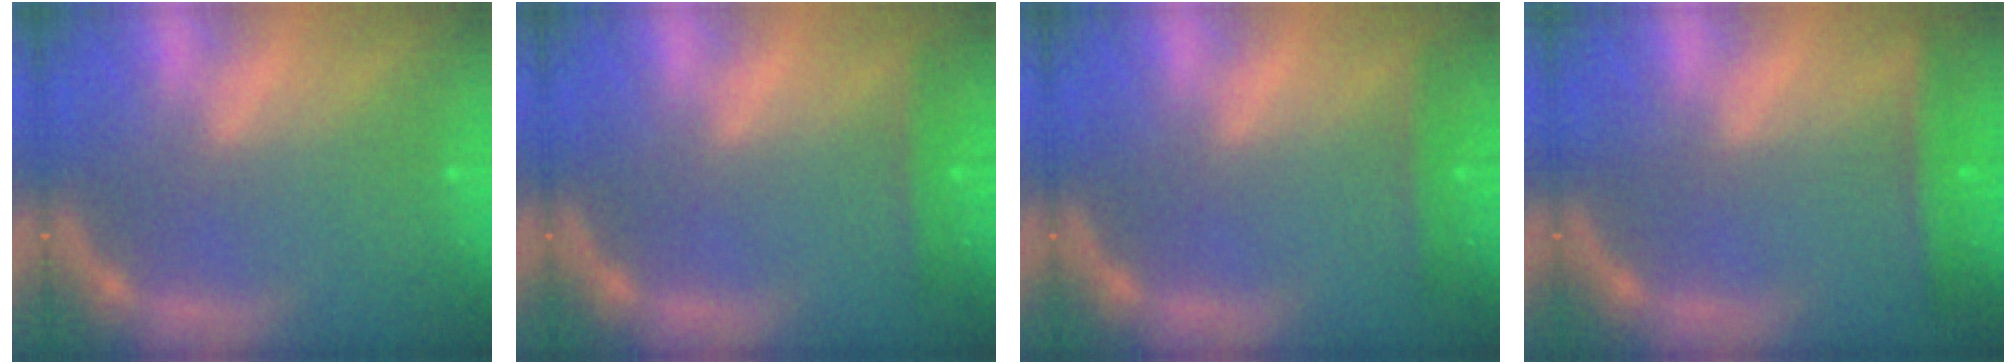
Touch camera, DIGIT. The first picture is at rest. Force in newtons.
{"total": 1.9}
{"total": 1.9}
{"total": 2.9}